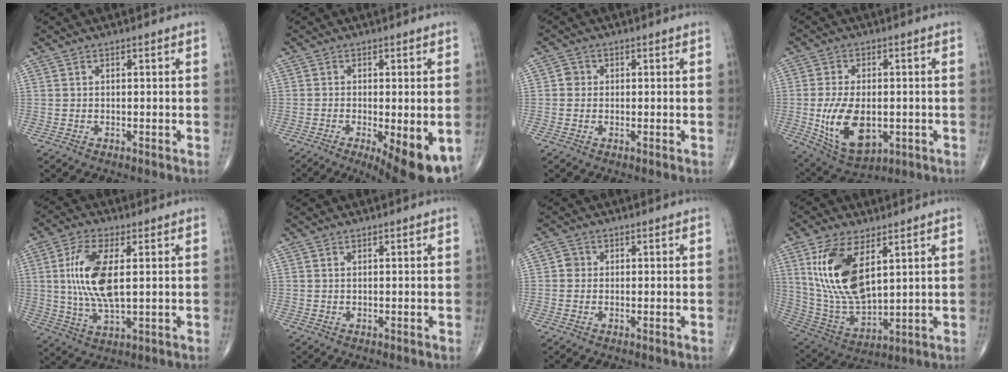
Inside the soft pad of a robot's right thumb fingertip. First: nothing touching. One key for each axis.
{"total": 13.1, "fx": -5.5, "fy": 4.2, "fz": 11.2, "tx": -0.128, "ty": -0.015, "tz": -0.072}
{"total": 1.7, "fx": 0.0, "fy": 1.6, "fz": 0.5, "tx": 0.001, "ty": 0.004, "tz": -0.004}
{"total": 13.3, "fx": -2.2, "fy": 7.7, "fz": 10.7, "tx": -0.182, "ty": -0.009, "tz": -0.020}
{"total": 12.2, "fx": 1.8, "fy": 4.9, "fz": 11.0, "tx": -0.229, "ty": -0.010, "tz": 0.038}
{"total": 0.0}
{"total": 1.7, "fx": 0.0, "fy": 1.6, "fz": 0.5, "tx": 0.001, "ty": 0.004, "tz": -0.004}
{"total": 16.6, "fx": 6.0, "fy": 7.8, "fz": 13.4, "tx": -0.259, "ty": -0.026, "tz": 0.130}